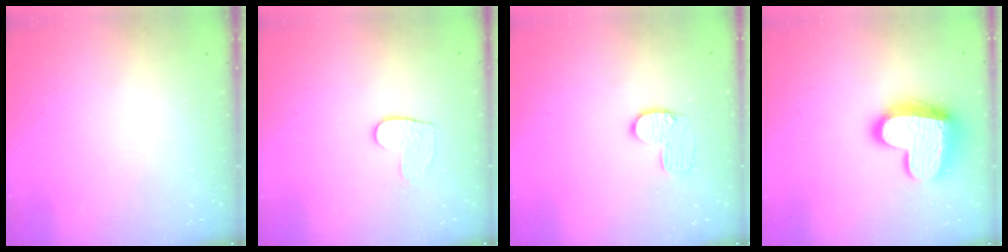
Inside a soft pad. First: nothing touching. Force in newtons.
{"total": 5.6, "press": 5.5, "slide": 0.5}
{"total": 7.4, "press": 7.4, "slide": 0.2}
{"total": 16.2, "press": 16.1, "slide": 1.4}